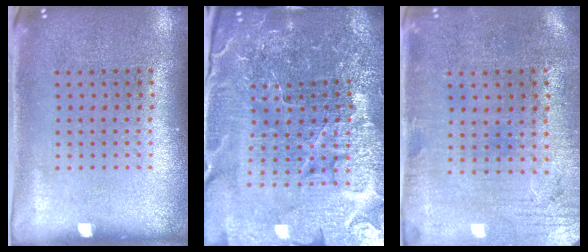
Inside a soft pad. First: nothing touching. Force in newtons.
{"total": 6.2, "press": 5.7, "slide": 2.4}
{"total": 0.5, "press": 0.2, "slide": 0.5}